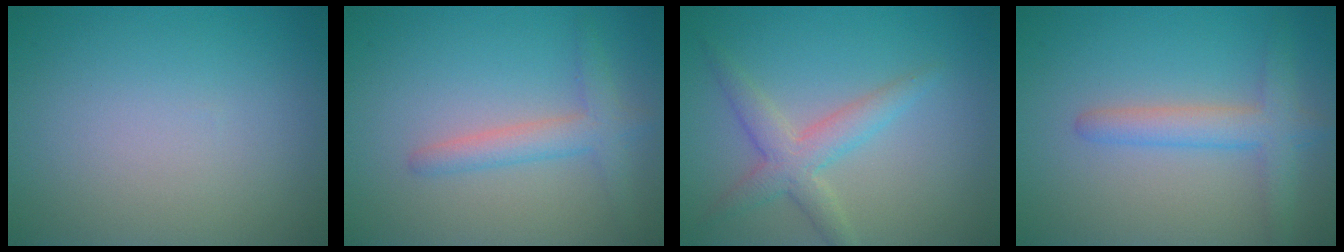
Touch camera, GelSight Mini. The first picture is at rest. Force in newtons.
{"total": 2.7, "press": 2.7, "slide": 0.2}
{"total": 3.4, "press": 3.4, "slide": 0.0}
{"total": 3.4, "press": 3.4, "slide": 0.2}